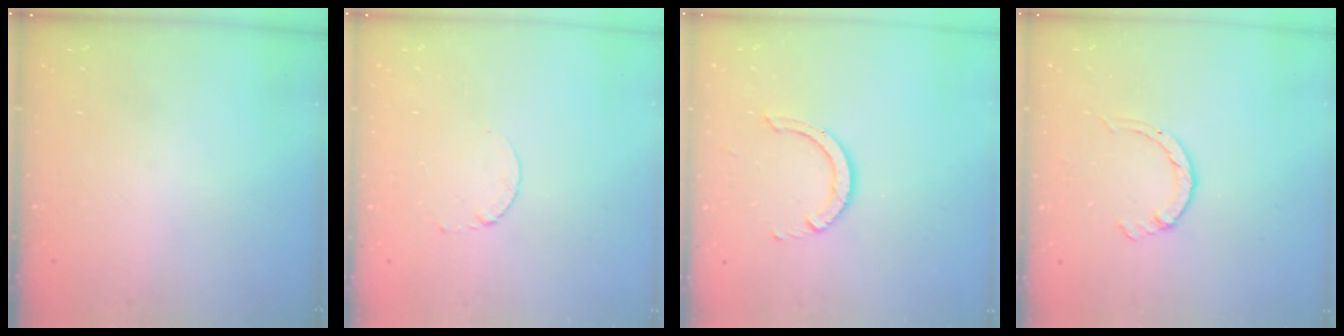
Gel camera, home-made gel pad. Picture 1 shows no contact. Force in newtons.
{"total": 2.6, "press": 2.6, "slide": 0.3}
{"total": 6.3, "press": 6.3, "slide": 0.4}
{"total": 2.6, "press": 2.6, "slide": 0.4}